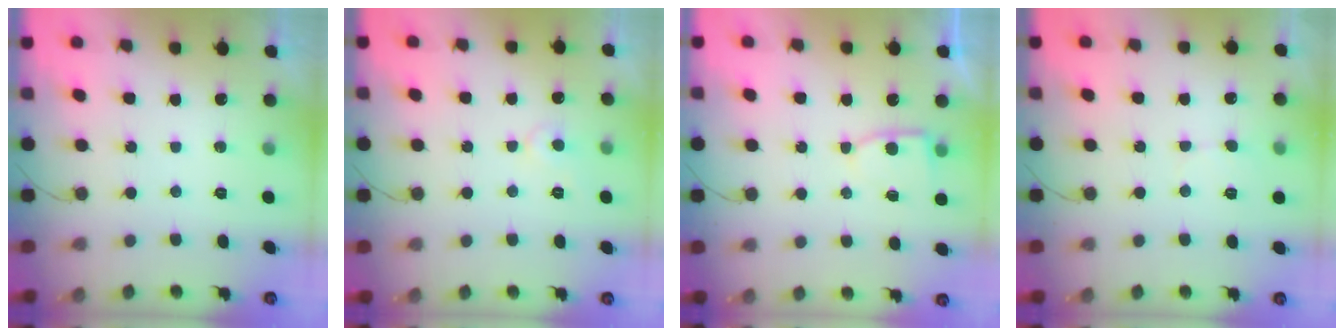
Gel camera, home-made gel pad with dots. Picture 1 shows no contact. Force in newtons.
{"total": 4.3, "press": 4.2, "slide": 0.5}
{"total": 5.0, "press": 5.0, "slide": 0.4}
{"total": 4.5, "press": 4.5, "slide": 0.6}